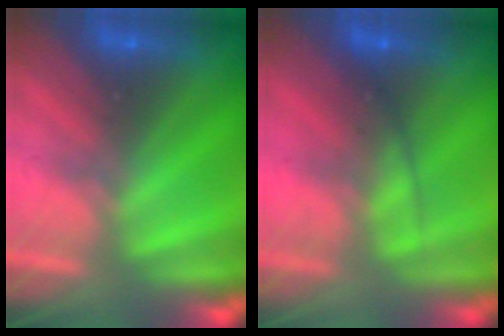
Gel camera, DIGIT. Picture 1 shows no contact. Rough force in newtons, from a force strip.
{"total": 2.3}